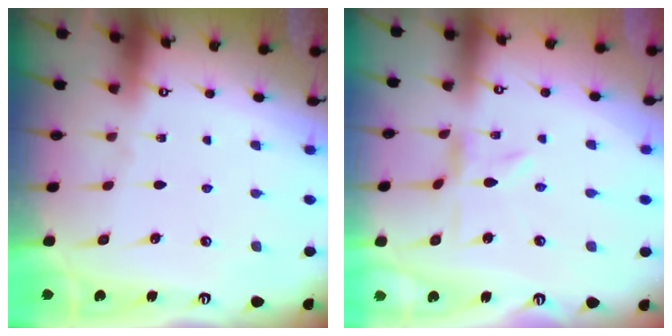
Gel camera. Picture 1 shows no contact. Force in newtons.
{"total": 0.8, "press": 0.7, "slide": 0.4}